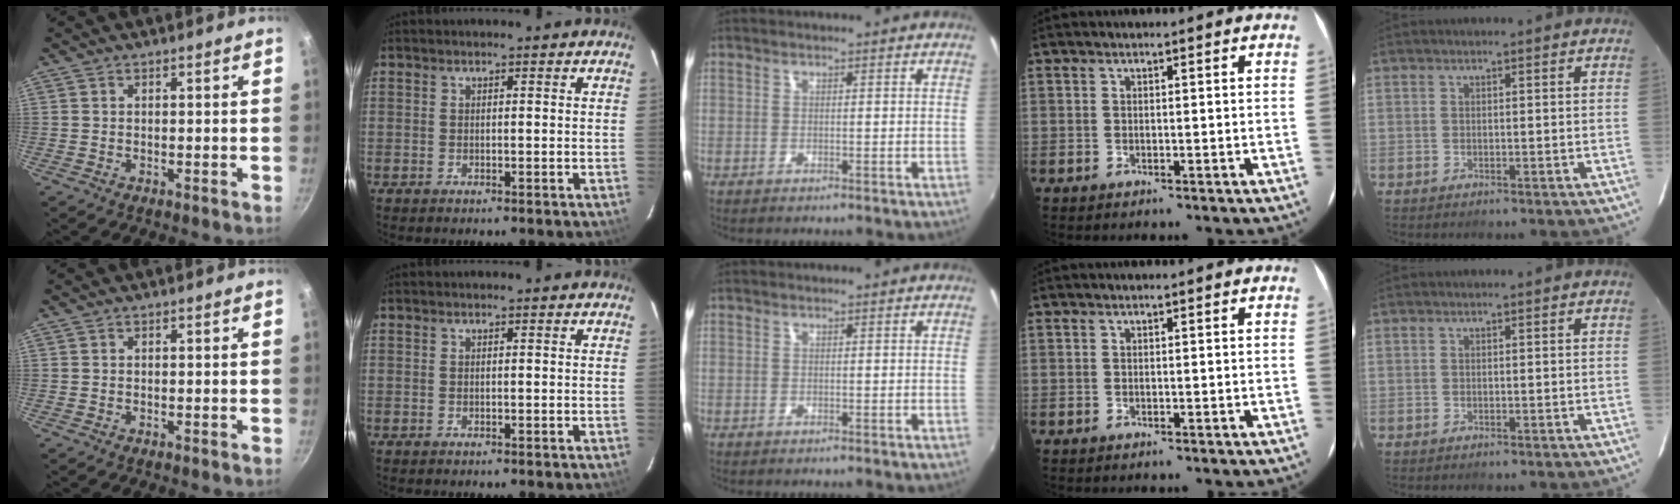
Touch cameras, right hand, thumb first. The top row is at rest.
{}